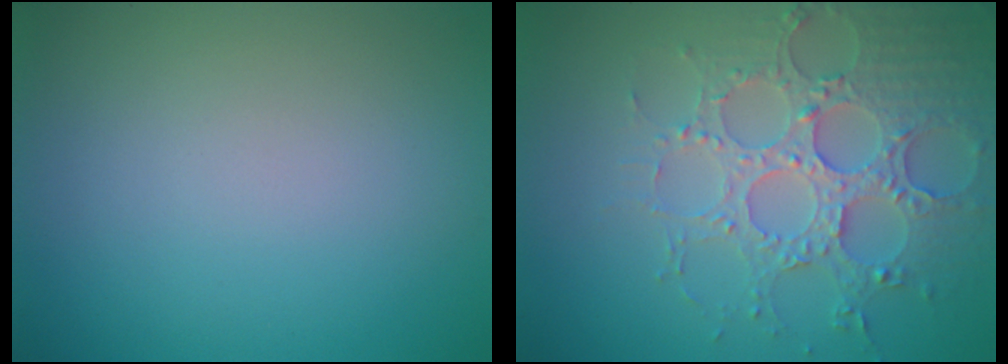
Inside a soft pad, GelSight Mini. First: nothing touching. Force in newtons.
{"total": 5.2, "press": 4.9, "slide": 1.8}